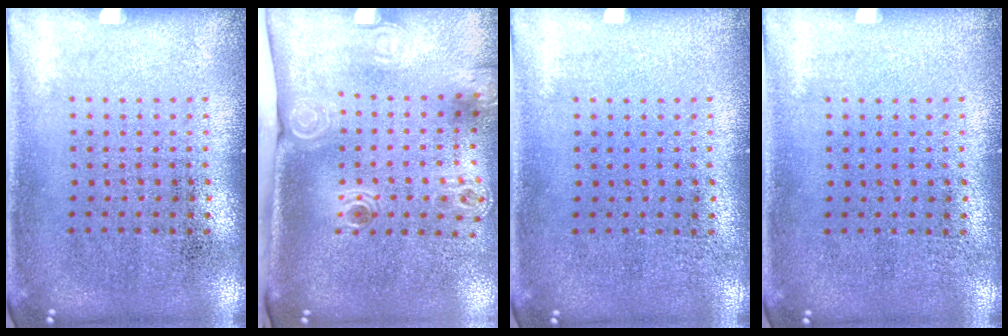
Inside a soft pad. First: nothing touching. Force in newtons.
{"total": 2.3, "press": 1.6, "slide": 1.7}
{"total": 0.0}
{"total": 0.0}